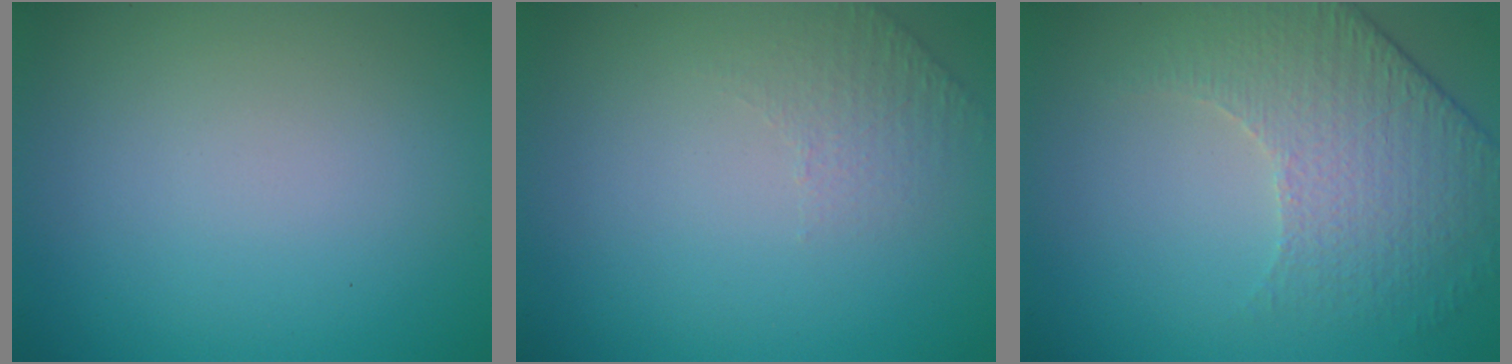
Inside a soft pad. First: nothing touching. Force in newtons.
{"total": 1.2, "press": 0.7, "slide": 0.9}
{"total": 4.5, "press": 3.6, "slide": 2.7}